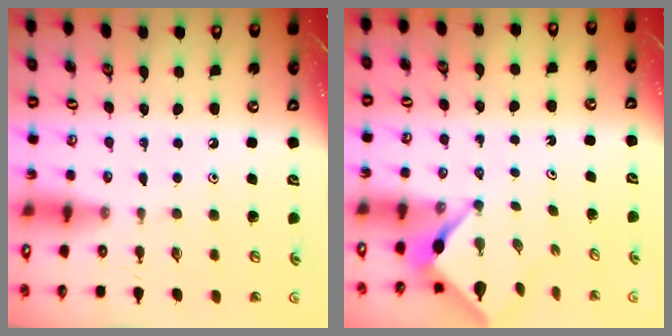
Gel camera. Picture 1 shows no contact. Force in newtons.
{"total": 3.1, "press": 3.1, "slide": 0.1}